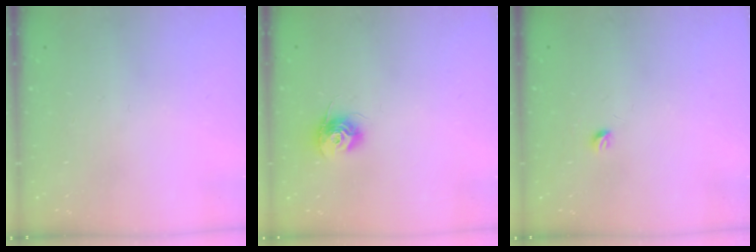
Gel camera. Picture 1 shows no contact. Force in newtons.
{"total": 10.6, "press": 10.6, "slide": 0.7}
{"total": 3.2, "press": 3.1, "slide": 0.5}